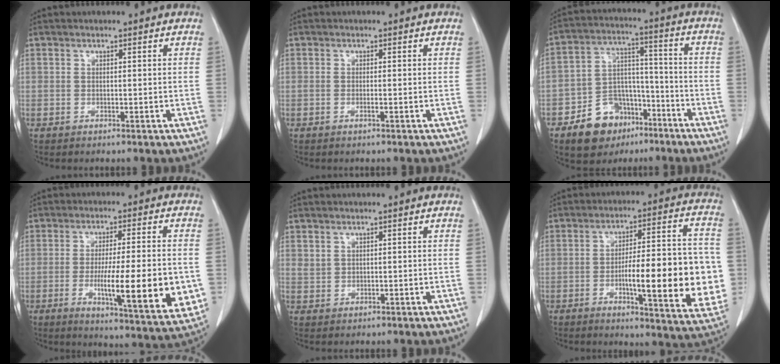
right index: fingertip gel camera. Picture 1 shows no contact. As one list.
[{"total": 0.7, "force": [-0.3, 0.0, 0.6], "torque": [-0.013, 0.000, -0.004]}, {"total": 11.5, "force": [-6.7, 8.0, 4.7], "torque": [-0.079, 0.030, -0.104]}, {"total": 17.0, "force": [-3.1, 1.9, 16.6], "torque": [-0.213, -0.024, -0.037]}, {"total": 1.2, "force": [0.8, 0.8, 0.3], "torque": [-0.001, 0.002, 0.018]}, {"total": 19.1, "force": [-3.2, 3.7, 18.5], "torque": [-0.215, 0.016, -0.035]}]